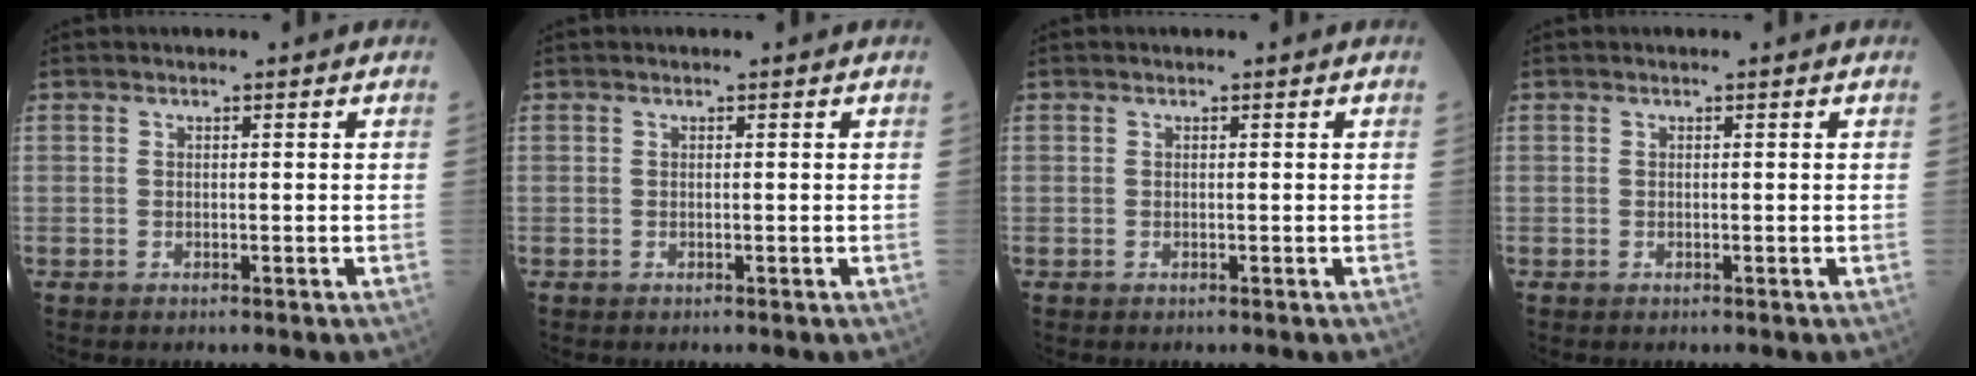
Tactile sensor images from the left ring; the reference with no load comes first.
{"total": 0.0}
{"total": 0.0}
{"total": 0.0}